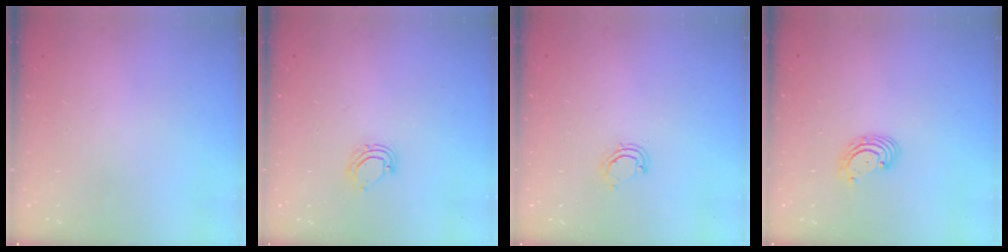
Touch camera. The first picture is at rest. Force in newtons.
{"total": 6.5, "press": 6.5, "slide": 1.1}
{"total": 4.6, "press": 4.6, "slide": 0.3}
{"total": 2.9, "press": 2.9, "slide": 0.3}